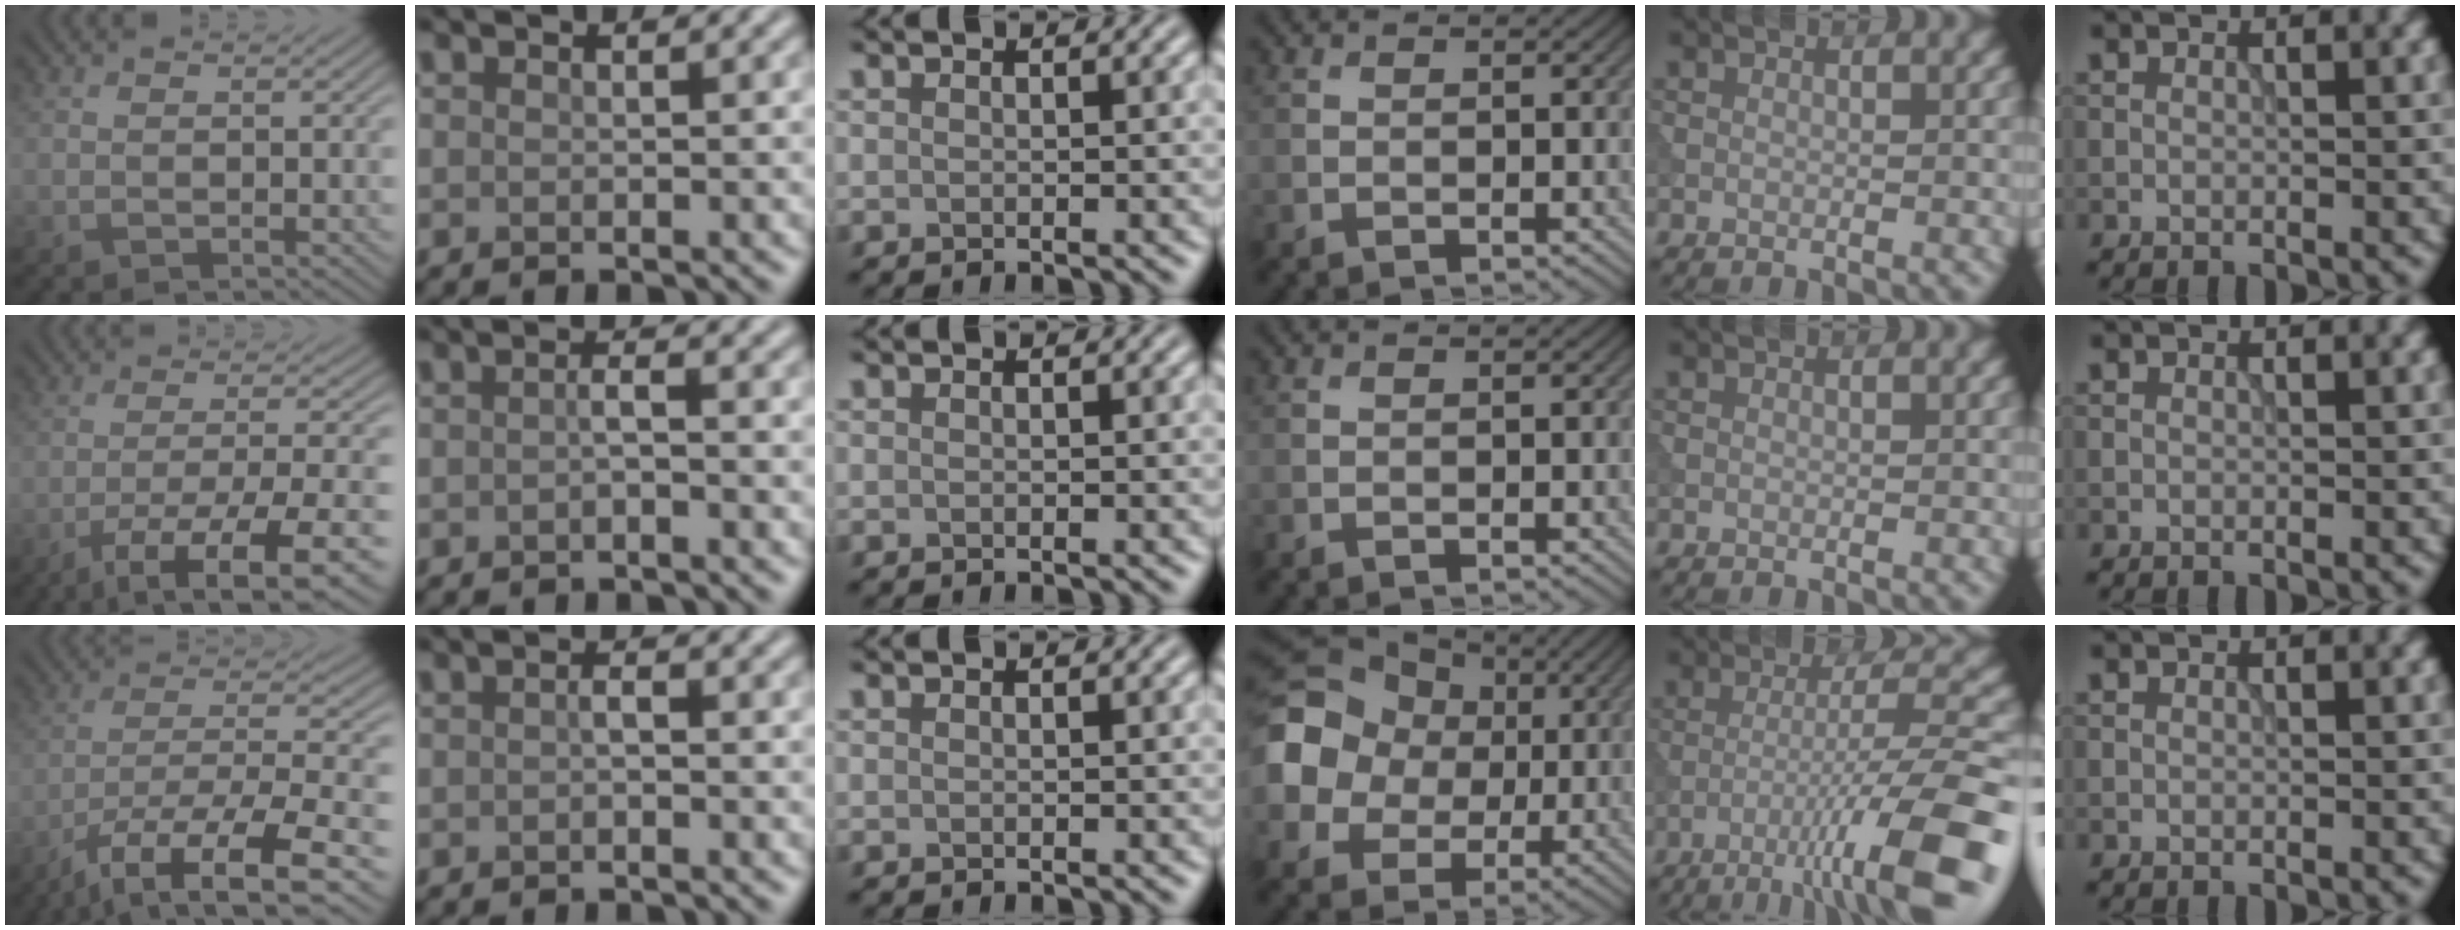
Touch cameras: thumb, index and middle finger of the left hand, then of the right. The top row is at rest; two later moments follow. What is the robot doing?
{"motion": "extract", "object": "tissue"}